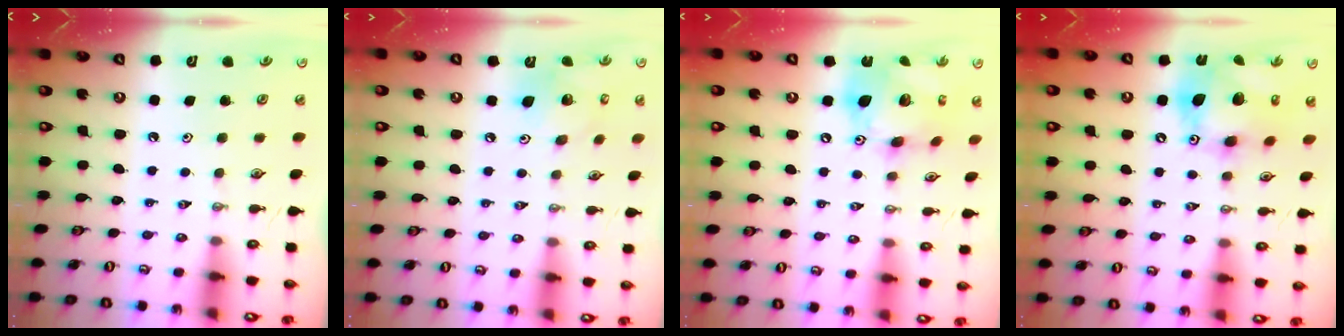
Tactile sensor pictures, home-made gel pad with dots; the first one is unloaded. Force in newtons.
{"total": 13.3, "press": 12.9, "slide": 3.0}
{"total": 18.4, "press": 18.3, "slide": 2.0}
{"total": 15.4, "press": 15.4, "slide": 1.4}